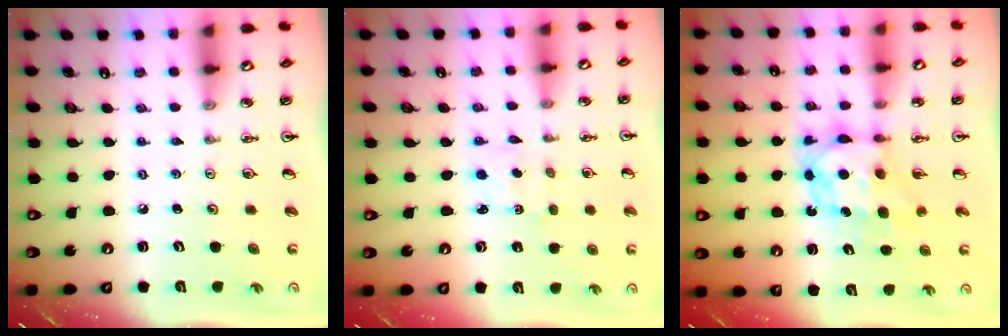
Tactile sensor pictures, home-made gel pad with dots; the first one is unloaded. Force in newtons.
{"total": 1.3, "press": 1.2, "slide": 0.6}
{"total": 7.4, "press": 7.4, "slide": 0.7}